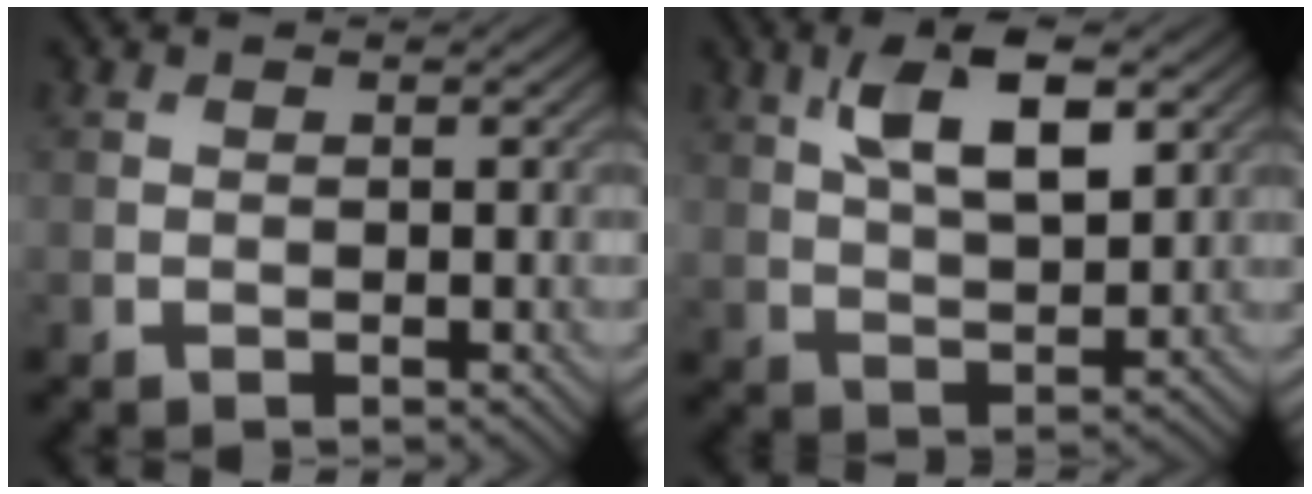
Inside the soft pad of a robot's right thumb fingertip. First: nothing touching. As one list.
[{"total": 9.2, "force": [3.9, 3.8, 7.4], "torque": [-0.143, 0.010, 0.074]}]